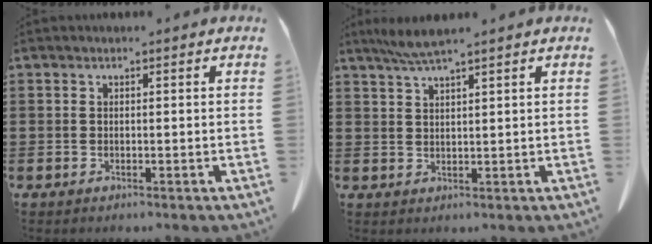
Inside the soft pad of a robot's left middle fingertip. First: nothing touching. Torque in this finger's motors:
{"motor_torque": [0.09, 0.08, 0.08, 0.05]}